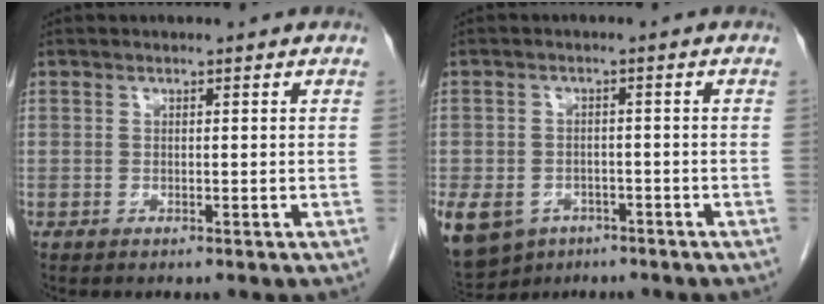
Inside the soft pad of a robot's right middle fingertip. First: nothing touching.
{"total": 16.4, "force": [-8.6, 12.3, 6.5], "torque": [-0.212, -0.013, -0.121]}